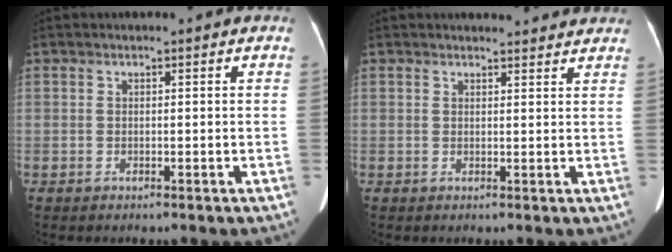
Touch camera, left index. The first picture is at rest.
{"total": 5.9, "force": [5.6, 1.1, 1.2], "torque": [-0.008, 0.006, 0.052]}